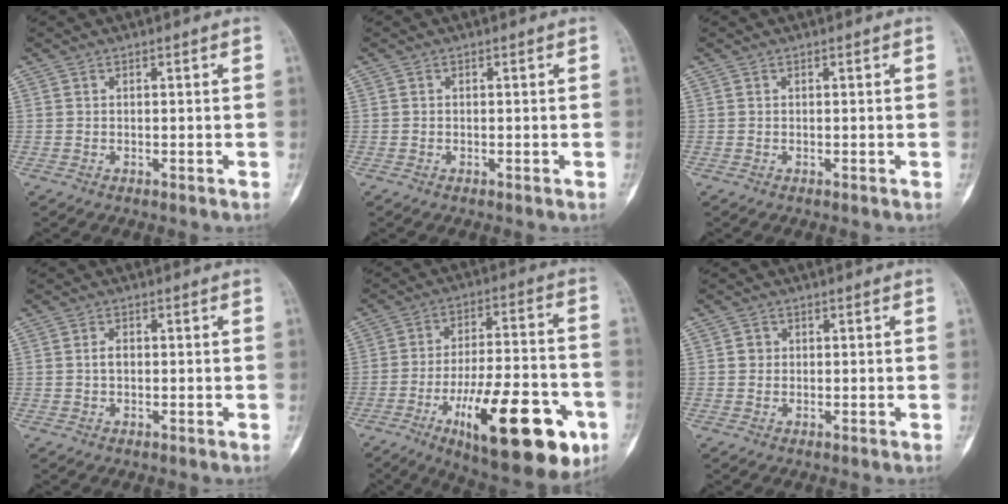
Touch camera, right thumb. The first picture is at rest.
{"total": 0.0}
{"total": 0.0}
{"total": 1.8, "force": [0.1, 1.2, 1.4], "torque": [-0.024, 0.004, 0.002]}
{"total": 25.6, "force": [-10.7, 8.8, 21.5], "torque": [-0.288, 0.042, -0.151]}
{"total": 1.6, "force": [0.2, 1.6, 0.5], "torque": [0.000, 0.003, 0.002]}